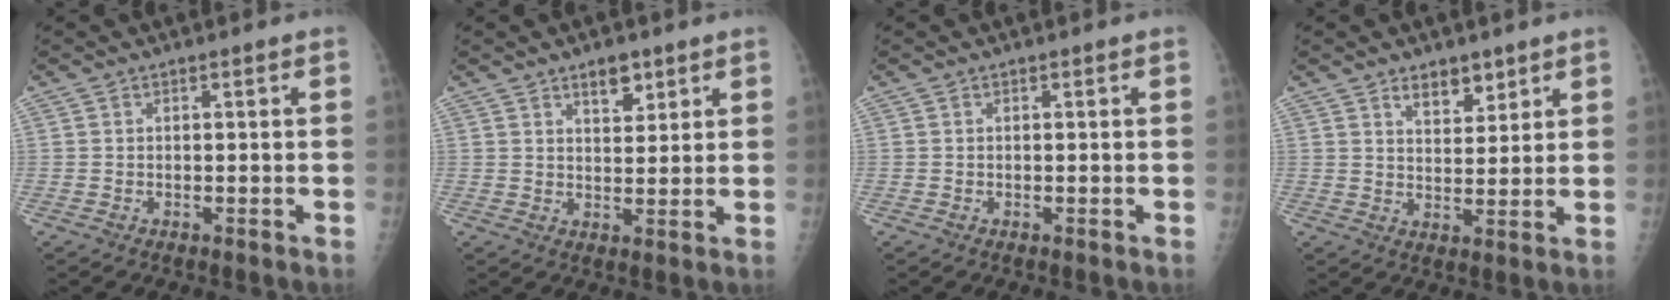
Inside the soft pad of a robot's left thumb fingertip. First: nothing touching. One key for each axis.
{"total": 4.8, "fx": 3.1, "fy": 2.3, "fz": 2.8, "tx": -0.022, "ty": -0.019, "tz": 0.049}
{"total": 0.0}
{"total": 5.5, "fx": 3.8, "fy": 2.9, "fz": 2.8, "tx": -0.019, "ty": -0.027, "tz": 0.064}